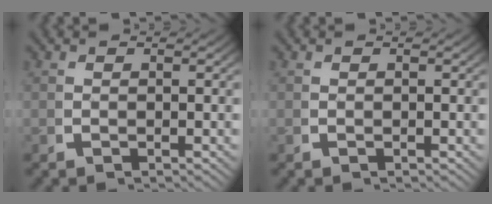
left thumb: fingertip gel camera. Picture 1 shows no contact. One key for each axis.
{"total": 0.0}